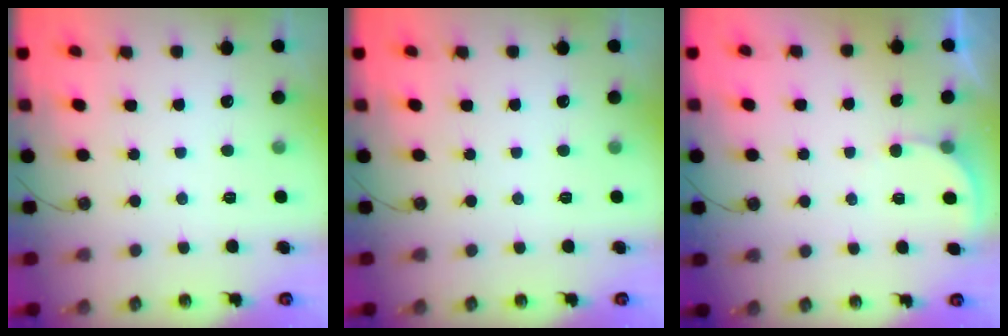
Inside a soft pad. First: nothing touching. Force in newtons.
{"total": 0.0}
{"total": 2.7, "press": 2.7, "slide": 0.3}